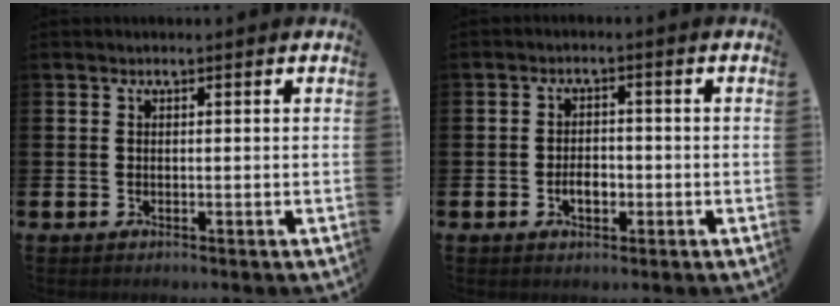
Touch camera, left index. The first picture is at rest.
{"total": 3.0, "force": [-0.9, 1.8, 2.2], "torque": [-0.034, -0.001, -0.020]}